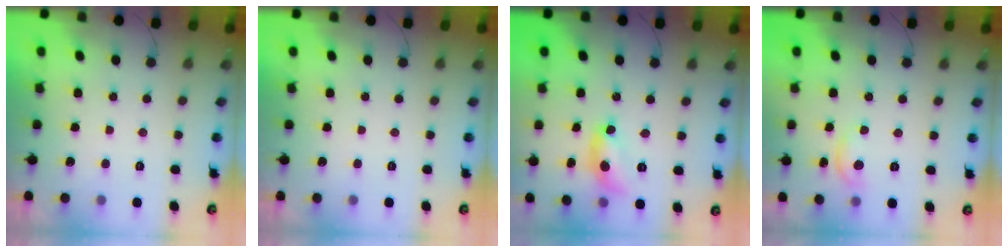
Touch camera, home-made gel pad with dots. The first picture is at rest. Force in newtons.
{"total": 0.0}
{"total": 13.3, "press": 13.2, "slide": 0.9}
{"total": 5.0, "press": 5.0, "slide": 0.2}